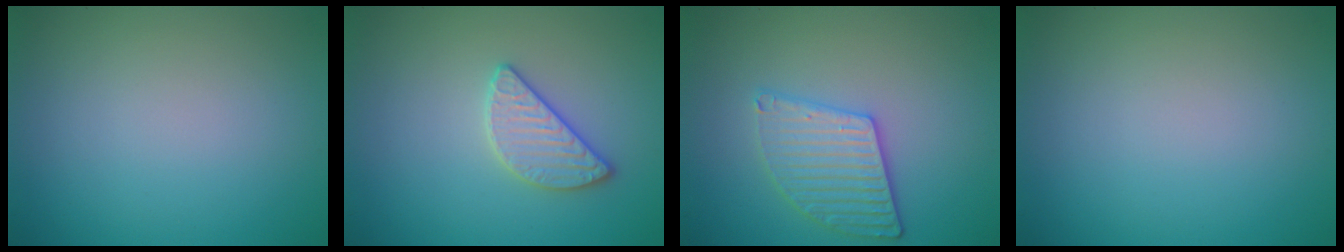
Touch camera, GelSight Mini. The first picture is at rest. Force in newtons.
{"total": 2.6, "press": 2.6, "slide": 0.4}
{"total": 3.7, "press": 3.4, "slide": 1.4}
{"total": 0.0}